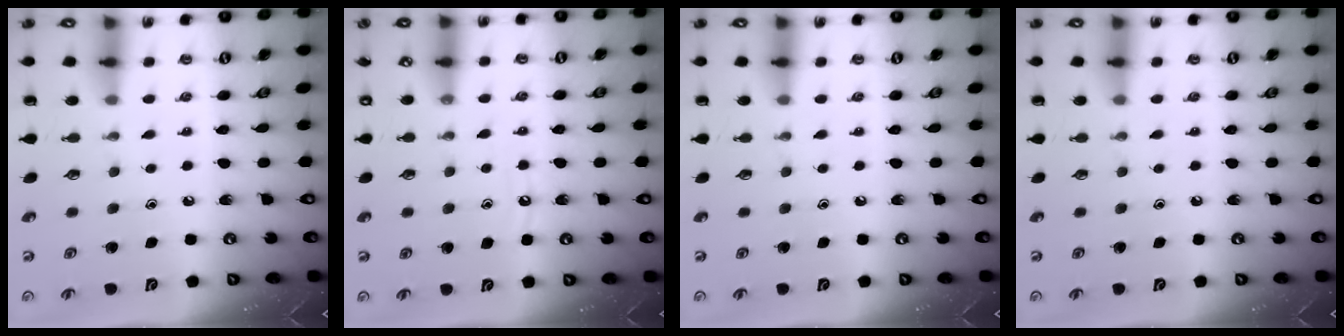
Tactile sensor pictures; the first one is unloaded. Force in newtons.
{"total": 4.3, "press": 4.3, "slide": 0.4}
{"total": 0.0}
{"total": 0.0}